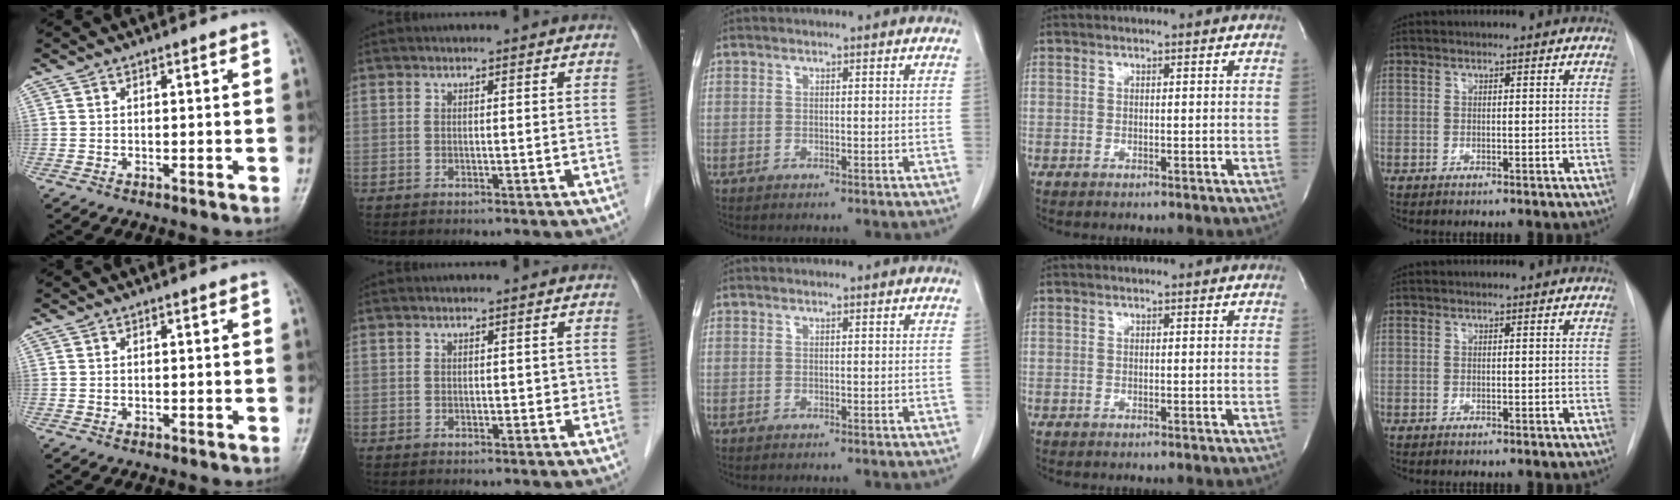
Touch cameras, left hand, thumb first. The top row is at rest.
{"index": {"total": 0.7, "force": [0.0, 0.6, 0.4], "torque": [-0.001, 0.003, -0.002]}}